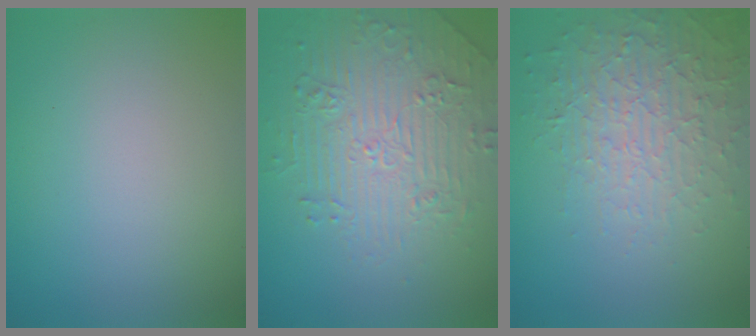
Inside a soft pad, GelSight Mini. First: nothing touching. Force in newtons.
{"total": 4.3, "press": 4.1, "slide": 1.1}
{"total": 4.1, "press": 4.0, "slide": 0.8}